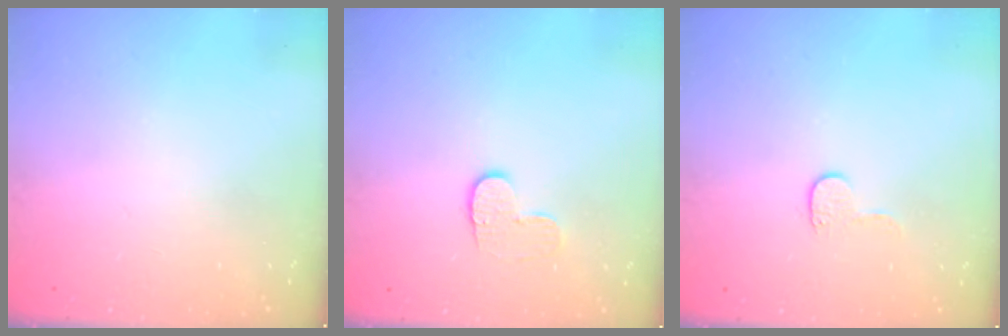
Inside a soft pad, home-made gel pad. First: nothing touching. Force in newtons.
{"total": 6.3, "press": 6.3, "slide": 0.7}
{"total": 3.9, "press": 3.9, "slide": 0.4}